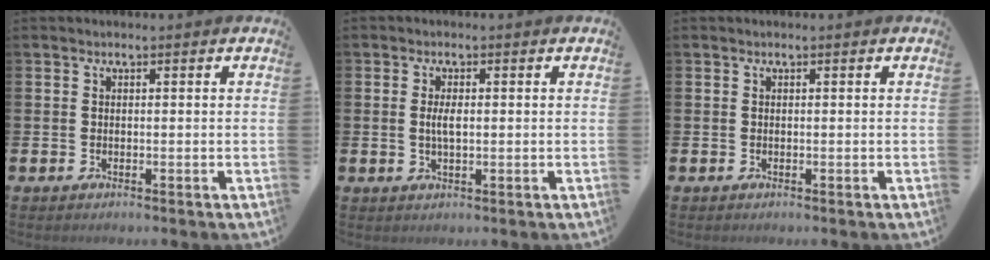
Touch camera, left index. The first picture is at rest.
{"total": 2.6, "force": [0.1, 1.0, 2.4], "torque": [-0.045, 0.004, -0.001]}
{"total": 0.0}